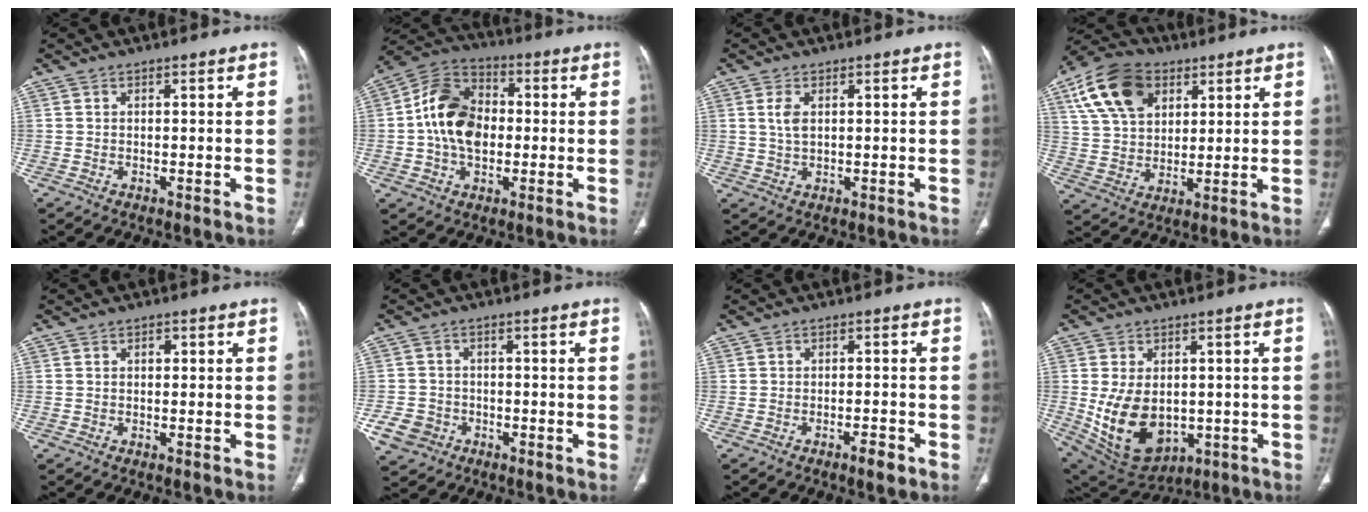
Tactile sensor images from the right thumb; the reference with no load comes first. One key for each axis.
{"total": 14.3, "fx": -0.2, "fy": 10.1, "fz": 10.1, "tx": -0.164, "ty": 0.026, "tz": -0.011}
{"total": 3.2, "fx": 1.0, "fy": 1.7, "fz": 2.6, "tx": -0.057, "ty": -0.002, "tz": 0.022}
{"total": 15.4, "fx": 6.8, "fy": 10.2, "fz": 9.3, "tx": -0.161, "ty": -0.008, "tz": 0.126}
{"total": 1.1, "fx": 0.3, "fy": 0.7, "fz": 0.7, "tx": -0.010, "ty": 0.002, "tz": 0.004}
{"total": 6.0, "fx": -2.2, "fy": 5.3, "fz": 1.5, "tx": -0.021, "ty": 0.015, "tz": -0.031}
{"total": 2.6, "fx": -1.7, "fy": 0.7, "fz": 1.9, "tx": -0.027, "ty": 0.007, "tz": -0.027}
{"total": 14.2, "fx": -1.4, "fy": 9.8, "fz": 10.2, "tx": -0.157, "ty": -0.009, "tz": 0.013}